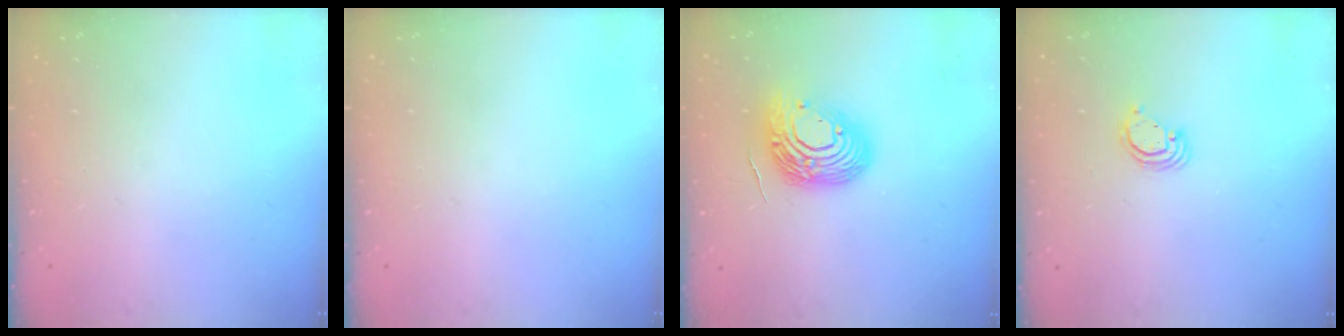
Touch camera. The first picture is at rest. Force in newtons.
{"total": 0.0}
{"total": 15.1, "press": 15.0, "slide": 2.0}
{"total": 3.6, "press": 3.6, "slide": 0.2}